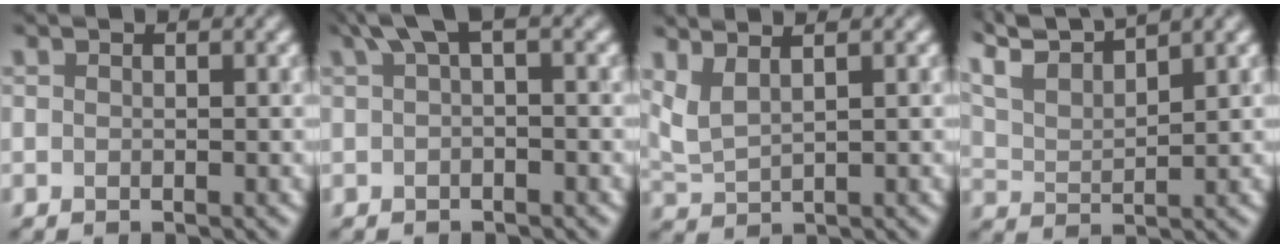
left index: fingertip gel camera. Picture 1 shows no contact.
{"total": 2.2, "force": [0.8, 0.4, 2.0], "torque": [-0.033, 0.010, 0.013]}
{"total": 2.2, "force": [1.7, 0.5, 1.3], "torque": [-0.029, 0.005, 0.043]}
{"total": 6.5, "force": [5.8, 0.9, 2.8], "torque": [-0.060, 0.020, 0.100]}